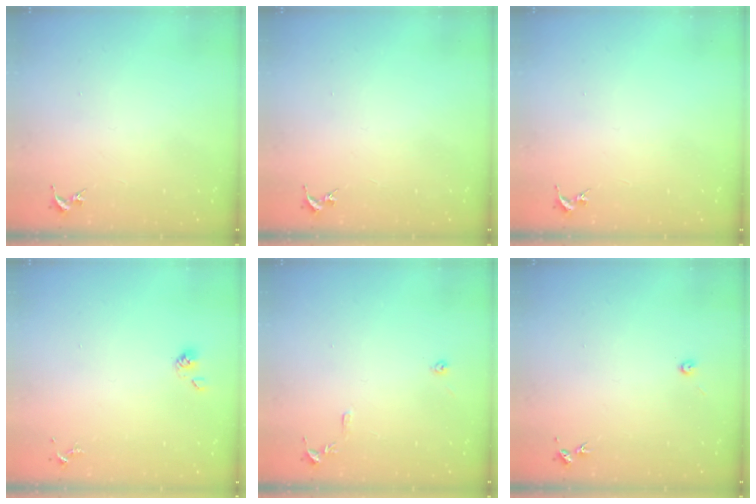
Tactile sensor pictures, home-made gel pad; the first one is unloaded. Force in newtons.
{"total": 0.0}
{"total": 0.0}
{"total": 4.8, "press": 4.2, "slide": 2.2}
{"total": 7.7, "press": 7.7, "slide": 0.8}
{"total": 2.0, "press": 2.0, "slide": 0.3}